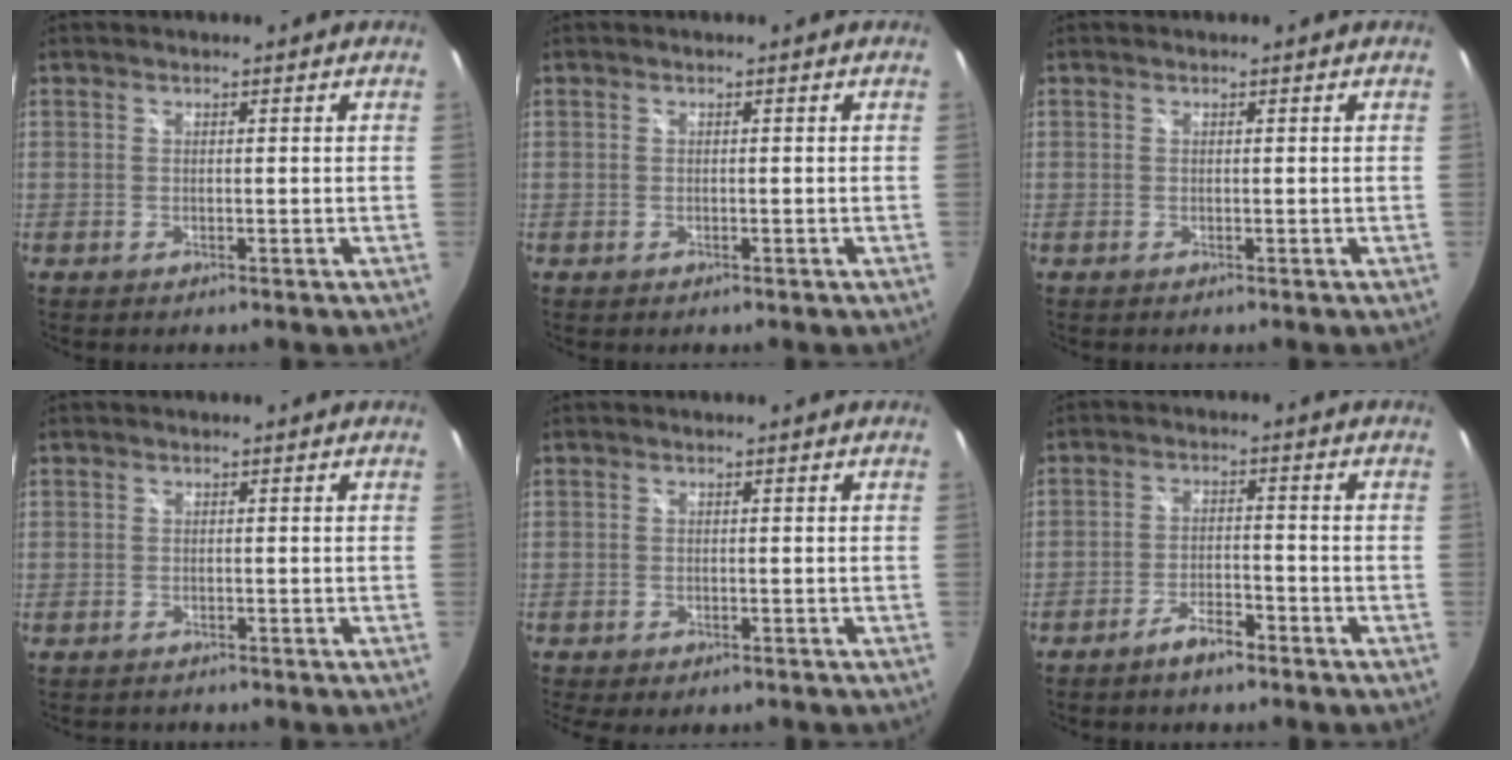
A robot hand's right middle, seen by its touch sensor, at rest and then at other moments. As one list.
[{"total": 0.0}, {"total": 0.0}, {"total": 1.0, "force": [-0.8, 0.5, -0.2], "torque": [-0.001, 0.003, -0.015]}, {"total": 3.7, "force": [-2.7, 1.6, 2.0], "torque": [-0.041, -0.022, -0.036]}, {"total": 4.4, "force": [-3.6, 1.2, 2.3], "torque": [-0.060, 0.002, -0.060]}]